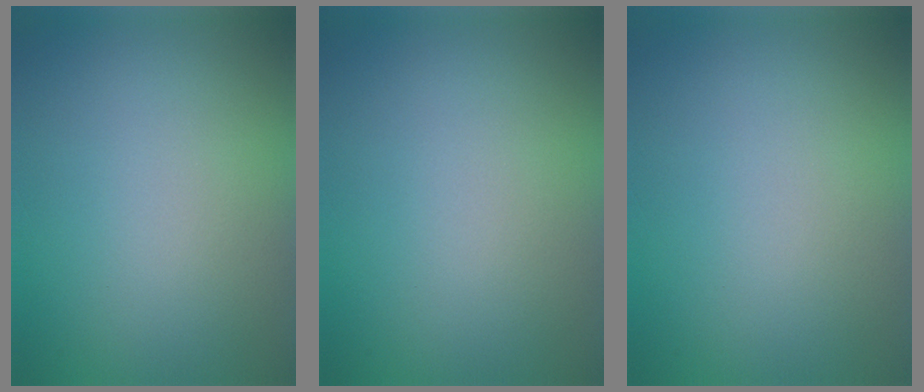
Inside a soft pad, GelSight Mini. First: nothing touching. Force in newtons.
{"total": 0.0}
{"total": 0.0}